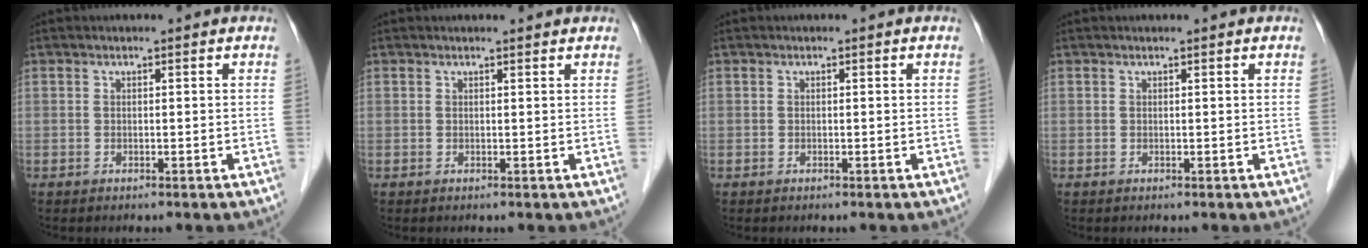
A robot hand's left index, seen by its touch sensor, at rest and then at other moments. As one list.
[{"total": 1.5, "force": [1.5, 0.0, 0.2], "torque": [-0.009, 0.002, 0.018]}, {"total": 0.0}, {"total": 0.9, "force": [0.8, 0.0, 0.4], "torque": [-0.006, 0.012, 0.015]}]